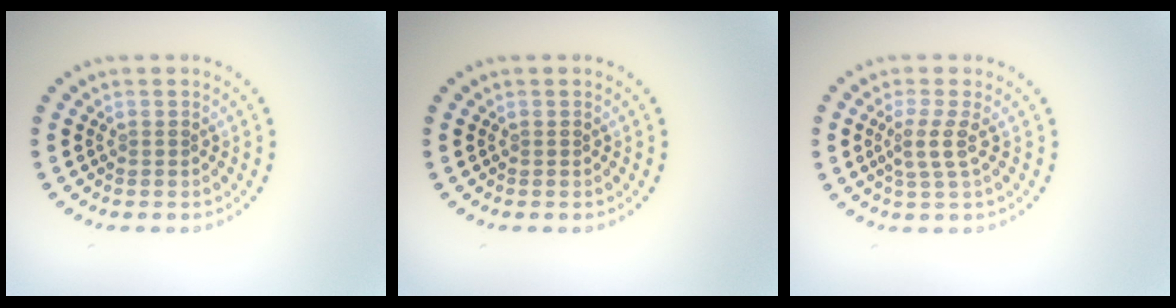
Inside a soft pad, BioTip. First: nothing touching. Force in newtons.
{"total": 0.0}
{"total": 2.2, "press": 1.7, "slide": 1.4}